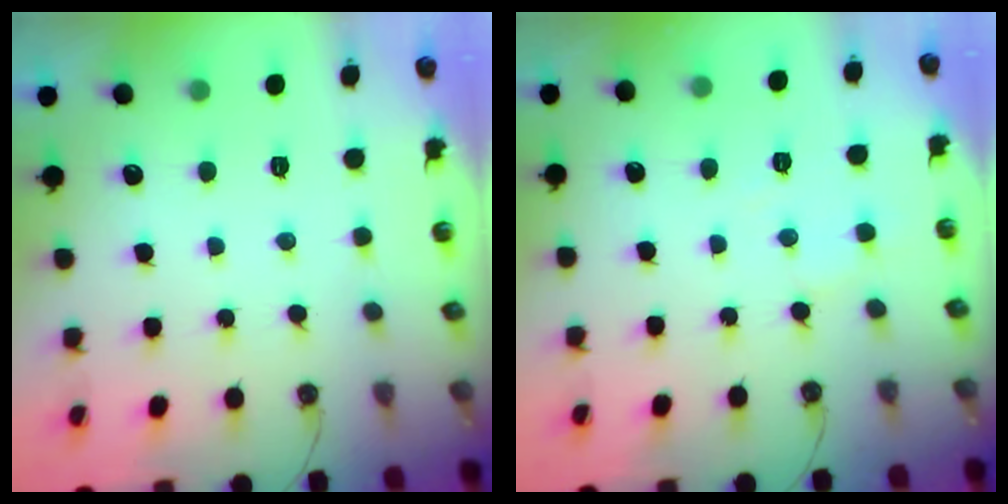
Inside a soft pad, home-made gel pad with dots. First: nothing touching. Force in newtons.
{"total": 5.8, "press": 5.8, "slide": 0.7}